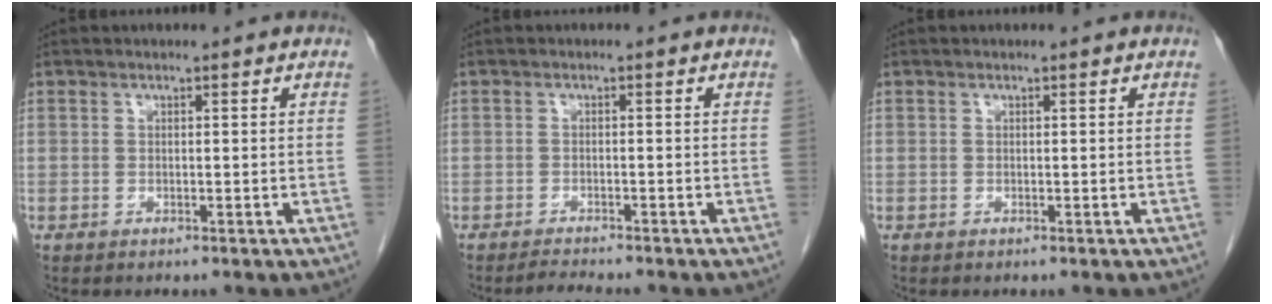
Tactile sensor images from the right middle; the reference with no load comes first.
{"total": 2.2, "force": [-2.1, -0.3, 0.6], "torque": [-0.020, -0.013, -0.035]}
{"total": 0.0}